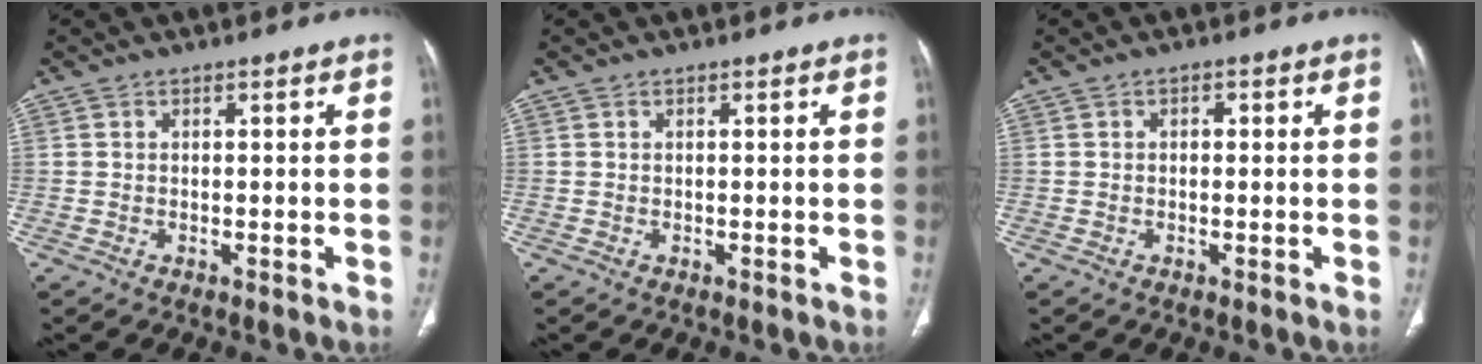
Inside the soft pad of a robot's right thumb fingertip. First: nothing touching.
{"total": 0.0}
{"total": 1.0, "force": [0.1, 0.7, 0.6], "torque": [-0.001, 0.003, -0.003]}